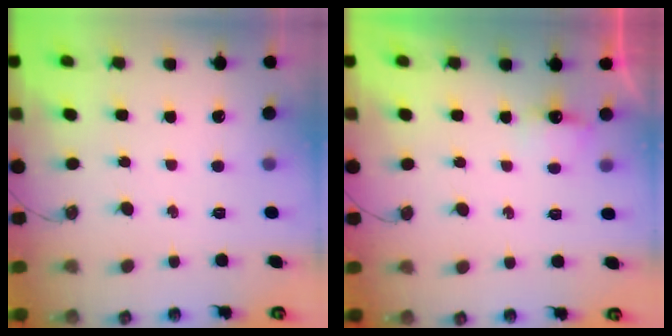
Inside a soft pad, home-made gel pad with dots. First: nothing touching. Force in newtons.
{"total": 4.6, "press": 4.5, "slide": 0.6}